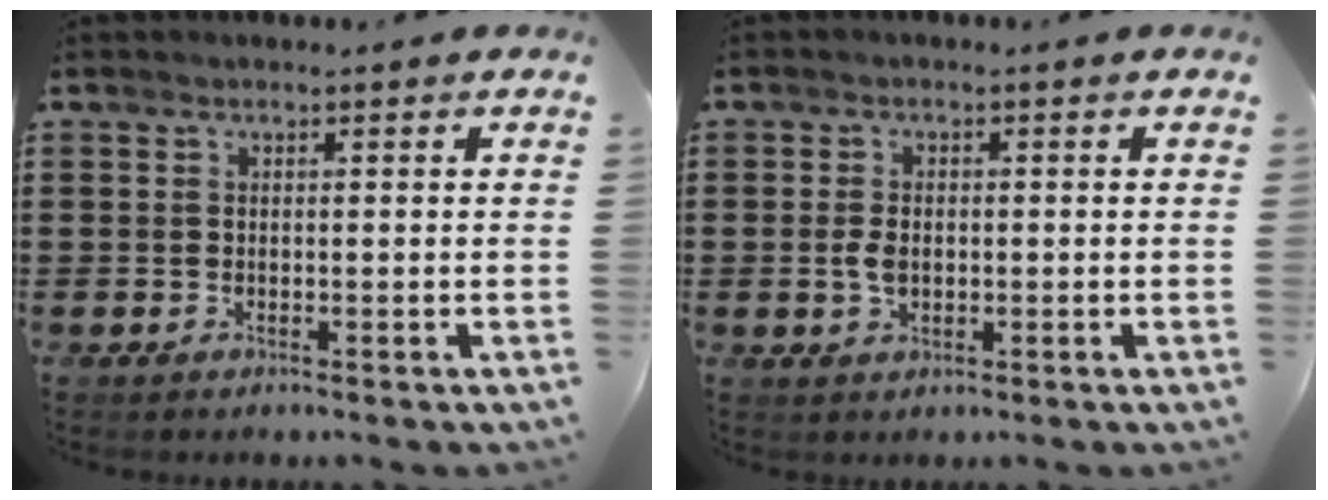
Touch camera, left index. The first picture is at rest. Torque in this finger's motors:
{"motor_torque": [0.54, 0.46, 0.25, 0.06]}